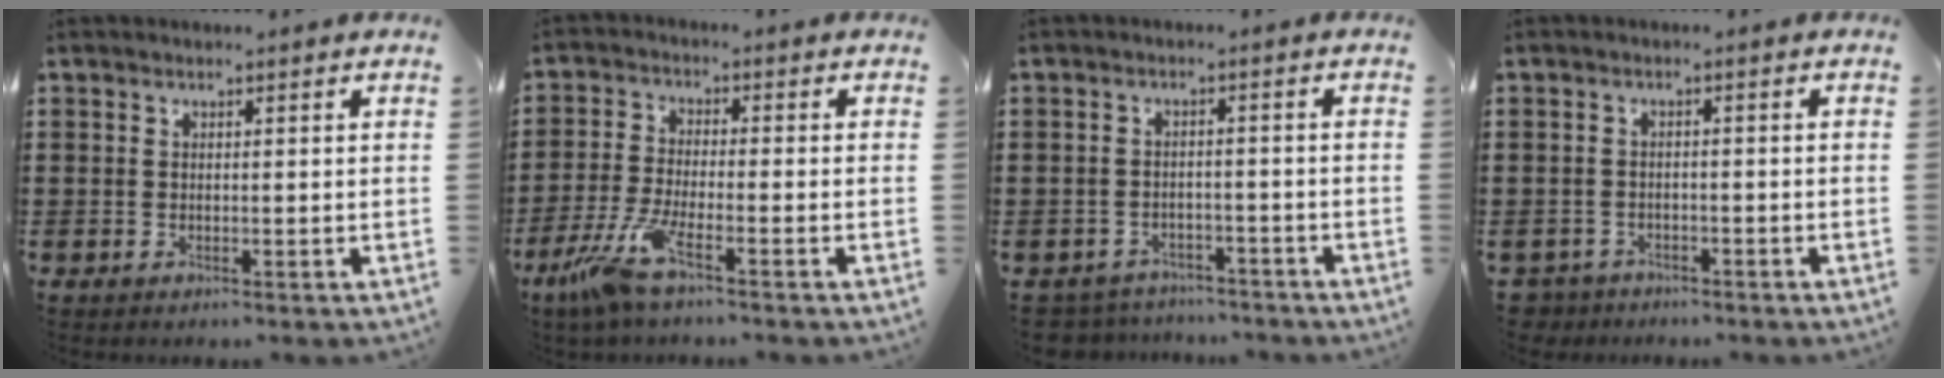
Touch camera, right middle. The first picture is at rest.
{"total": 6.8, "force": [-4.3, 0.9, 5.2], "torque": [-0.130, -0.020, -0.085]}
{"total": 3.2, "force": [-3.1, 0.6, -0.3], "torque": [-0.005, 0.000, -0.069]}
{"total": 2.2, "force": [-2.2, 0.5, -0.1], "torque": [-0.006, -0.003, -0.049]}